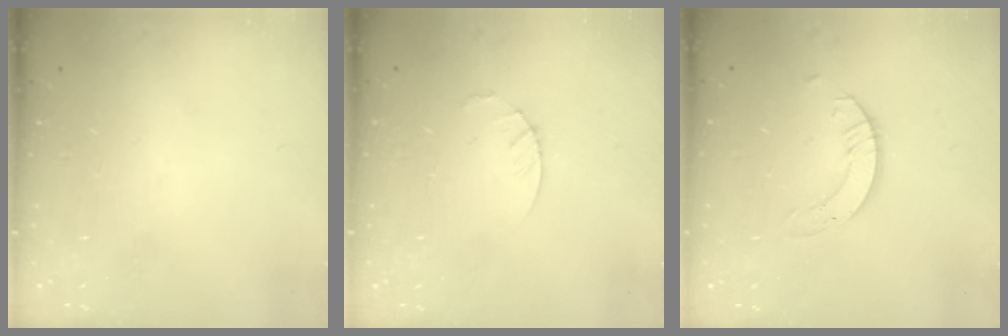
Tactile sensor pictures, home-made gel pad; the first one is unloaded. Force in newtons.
{"total": 3.7, "press": 3.7, "slide": 0.5}
{"total": 3.4, "press": 3.4, "slide": 0.0}